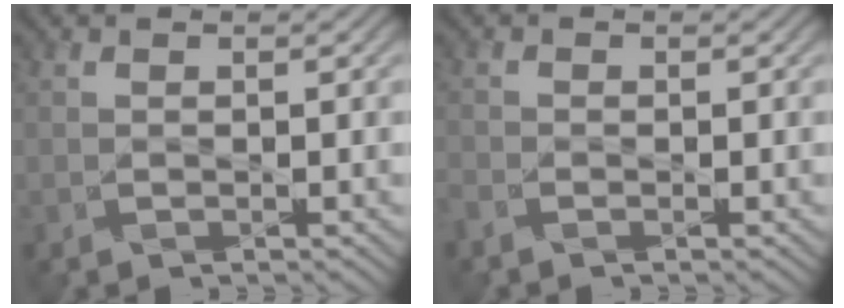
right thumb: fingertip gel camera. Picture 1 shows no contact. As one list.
[{"total": 1.5, "force": [-1.2, 0.5, 0.6], "torque": [-0.020, -0.006, -0.032]}]